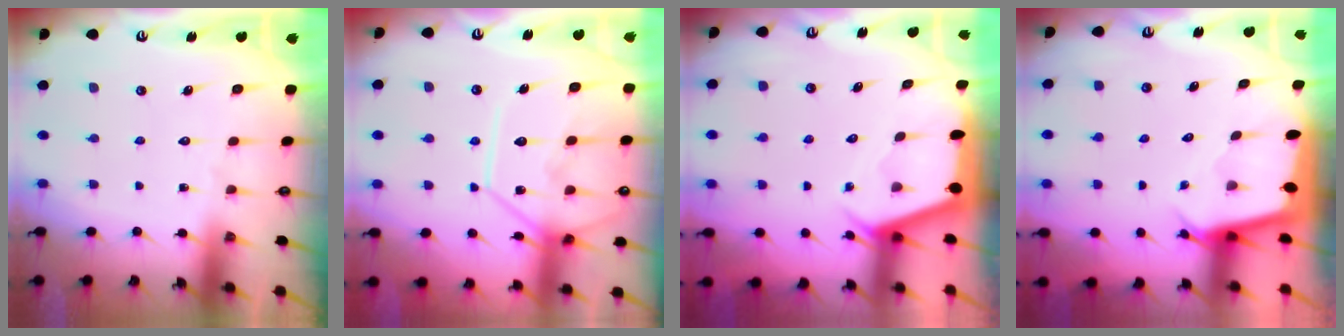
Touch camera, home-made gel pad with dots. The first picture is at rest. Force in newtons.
{"total": 12.3, "press": 12.2, "slide": 0.8}
{"total": 2.3, "press": 2.3, "slide": 0.3}
{"total": 2.4, "press": 2.4, "slide": 0.2}